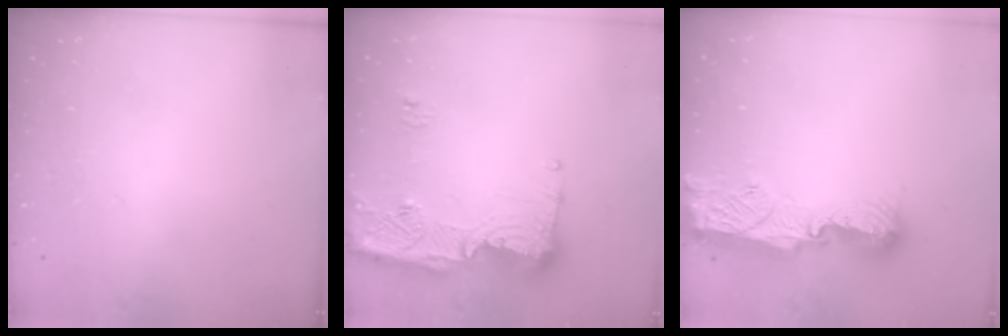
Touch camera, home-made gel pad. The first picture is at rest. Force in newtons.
{"total": 15.8, "press": 15.7, "slide": 1.4}
{"total": 11.0, "press": 11.0, "slide": 0.6}